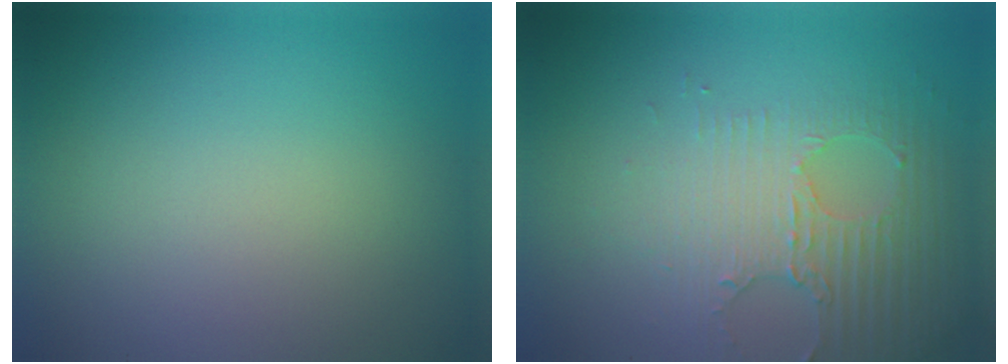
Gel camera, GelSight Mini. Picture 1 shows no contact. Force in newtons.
{"total": 3.5, "press": 3.4, "slide": 1.1}